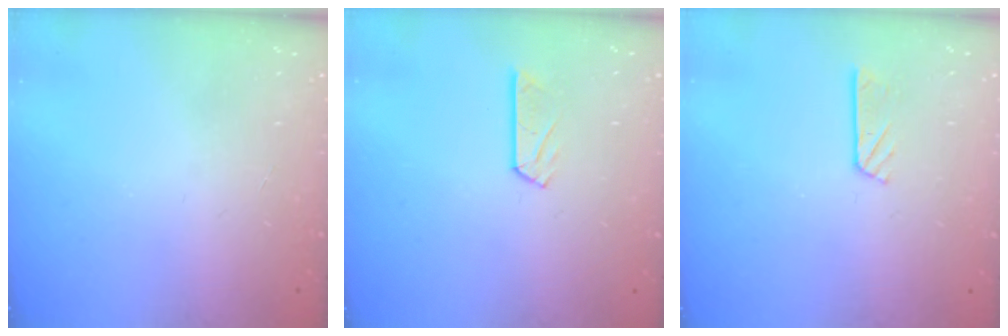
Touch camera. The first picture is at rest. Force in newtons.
{"total": 5.4, "press": 5.4, "slide": 0.3}
{"total": 2.8, "press": 2.8, "slide": 0.2}